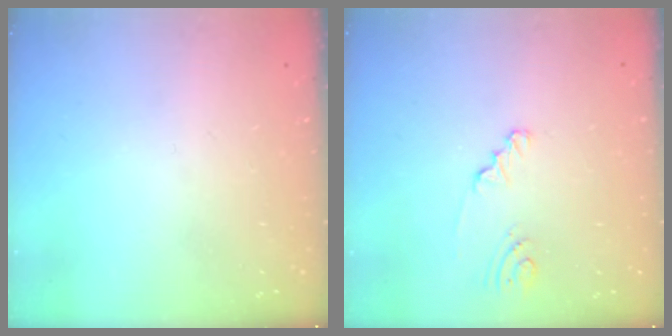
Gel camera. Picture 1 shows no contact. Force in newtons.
{"total": 1.5, "press": 1.5, "slide": 0.1}